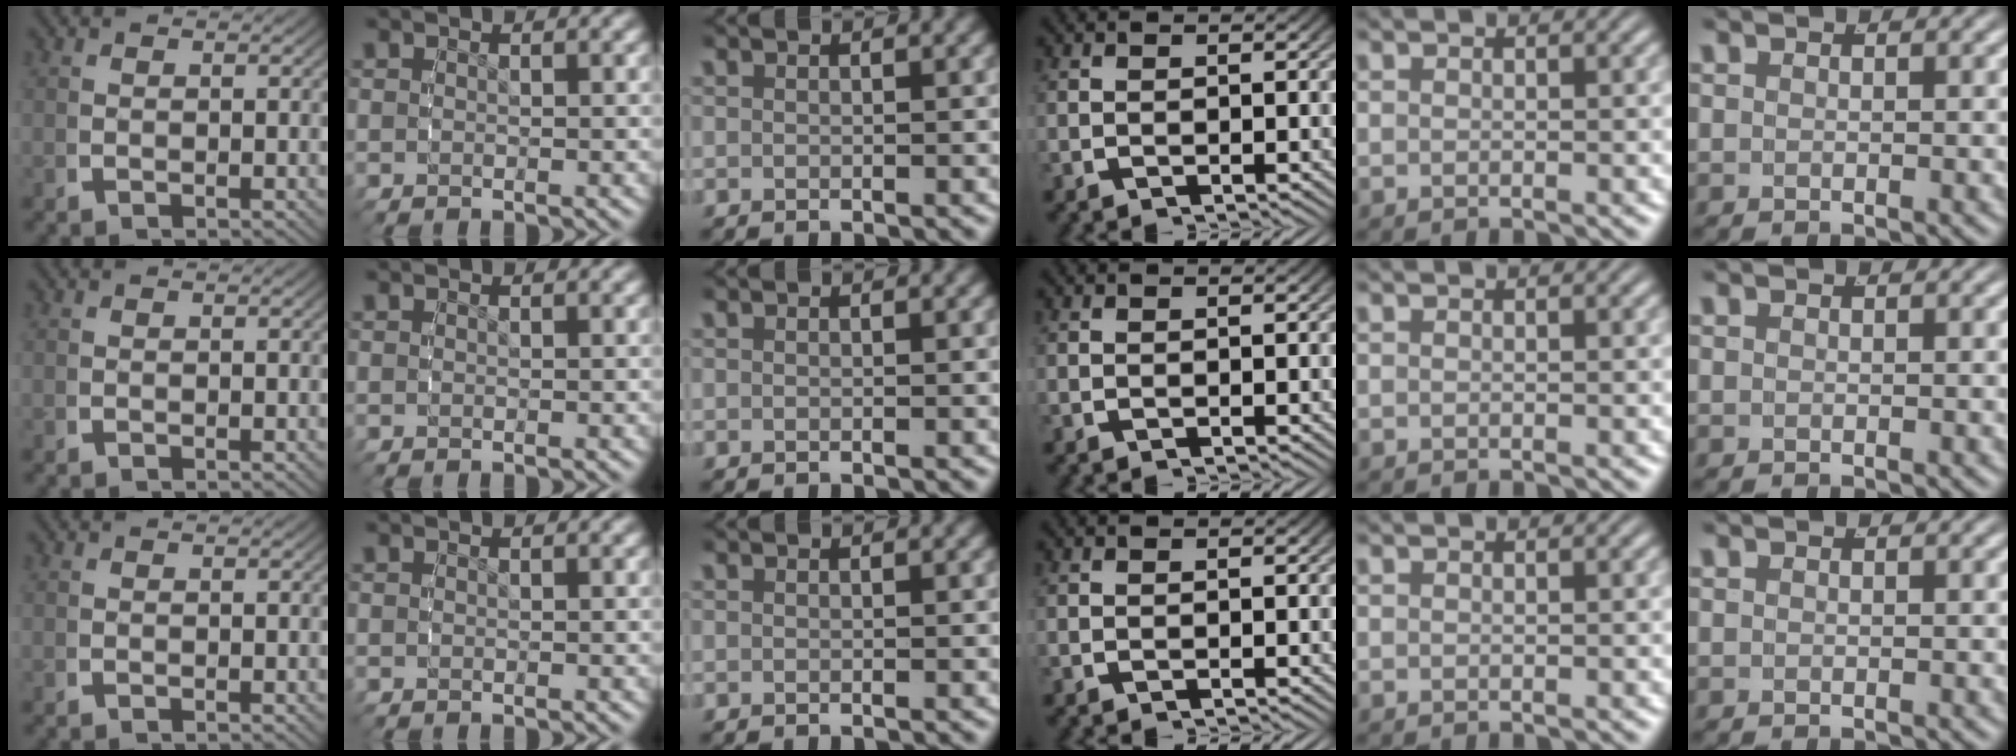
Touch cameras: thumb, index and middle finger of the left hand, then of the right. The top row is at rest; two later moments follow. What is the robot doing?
{"motion": "reach", "object": "backpack"}